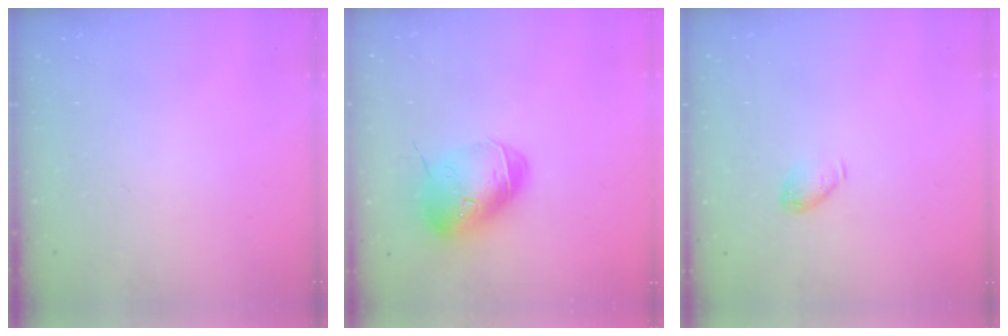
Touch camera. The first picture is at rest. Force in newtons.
{"total": 16.3, "press": 16.2, "slide": 2.4}
{"total": 4.9, "press": 4.9, "slide": 0.4}